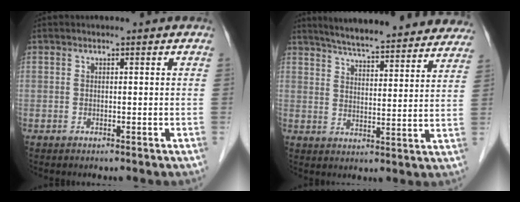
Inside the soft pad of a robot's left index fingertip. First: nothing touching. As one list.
[{"total": 24.7, "force": [22.7, 3.4, 9.3], "torque": [-0.134, -0.021, 0.286]}]